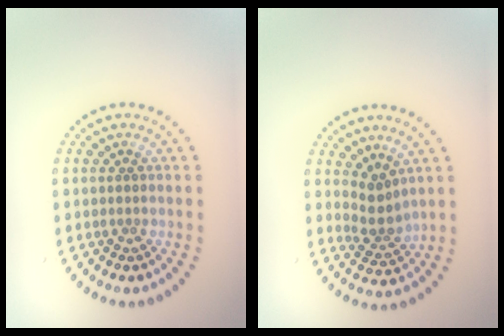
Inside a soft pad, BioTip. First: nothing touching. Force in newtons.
{"total": 2.4, "press": 1.7, "slide": 1.6}